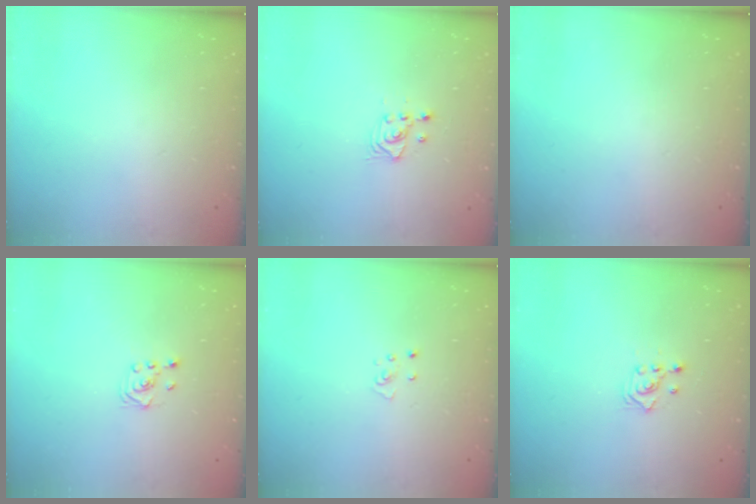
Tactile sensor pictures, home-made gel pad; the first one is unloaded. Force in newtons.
{"total": 3.2, "press": 3.2, "slide": 0.4}
{"total": 0.0}
{"total": 2.3, "press": 2.2, "slide": 0.7}
{"total": 3.3, "press": 3.3, "slide": 0.3}
{"total": 2.6, "press": 2.4, "slide": 1.0}